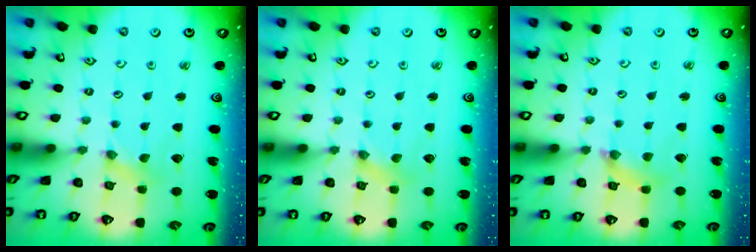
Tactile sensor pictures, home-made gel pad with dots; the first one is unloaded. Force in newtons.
{"total": 1.0, "press": 1.0, "slide": 0.2}
{"total": 4.8, "press": 4.7, "slide": 0.4}